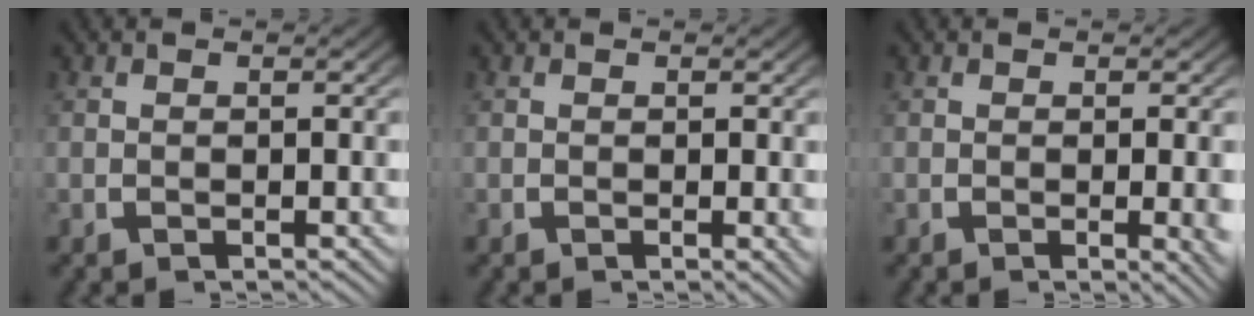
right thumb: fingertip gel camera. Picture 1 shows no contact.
{"total": 0.7, "force": [0.1, 0.0, 0.7], "torque": [-0.009, -0.002, 0.002]}
{"total": 2.1, "force": [-0.1, 0.3, 2.1], "torque": [-0.023, -0.004, 0.000]}